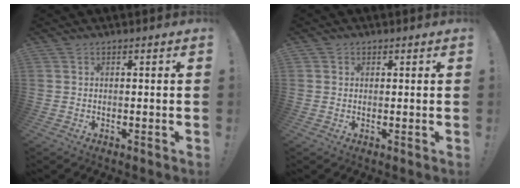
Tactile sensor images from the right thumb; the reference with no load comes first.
{"total": 1.1, "force": [0.6, 0.9, 0.0], "torque": [0.007, -0.001, 0.009]}